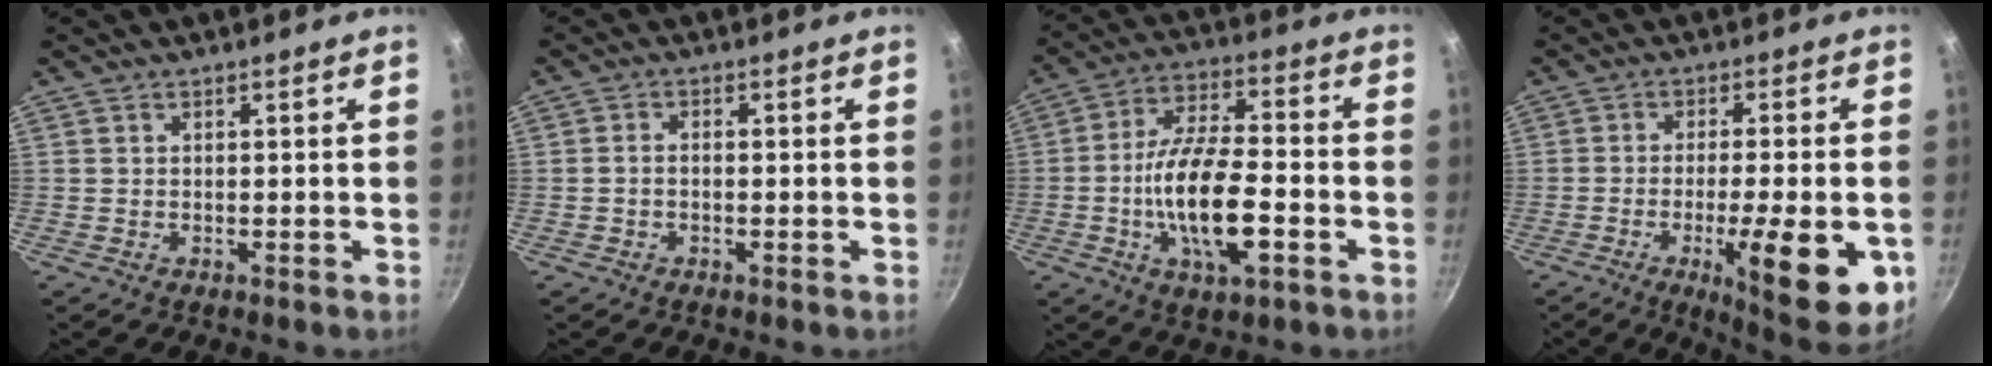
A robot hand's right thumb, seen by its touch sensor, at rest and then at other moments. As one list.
[{"total": 1.5, "force": [-0.5, 0.9, 1.1], "torque": [-0.020, 0.014, -0.012]}, {"total": 15.6, "force": [-4.2, 6.0, 13.8], "torque": [-0.246, 0.026, -0.081]}, {"total": 16.3, "force": [-4.7, 4.0, 15.1], "torque": [-0.198, 0.007, -0.062]}]